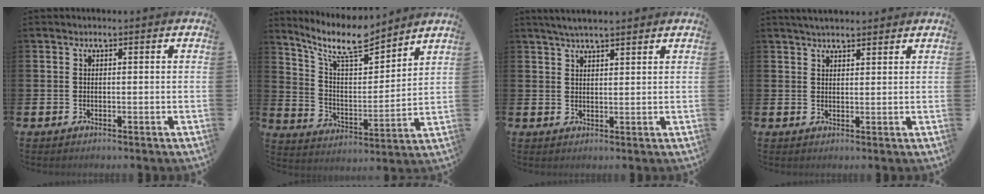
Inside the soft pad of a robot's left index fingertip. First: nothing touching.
{"total": 10.0, "force": [8.6, 2.5, 4.5], "torque": [-0.119, -0.047, 0.152]}
{"total": 3.6, "force": [3.2, 0.4, 1.5], "torque": [-0.035, -0.005, 0.058]}
{"total": 2.9, "force": [2.7, 0.6, 0.8], "torque": [-0.021, -0.005, 0.050]}